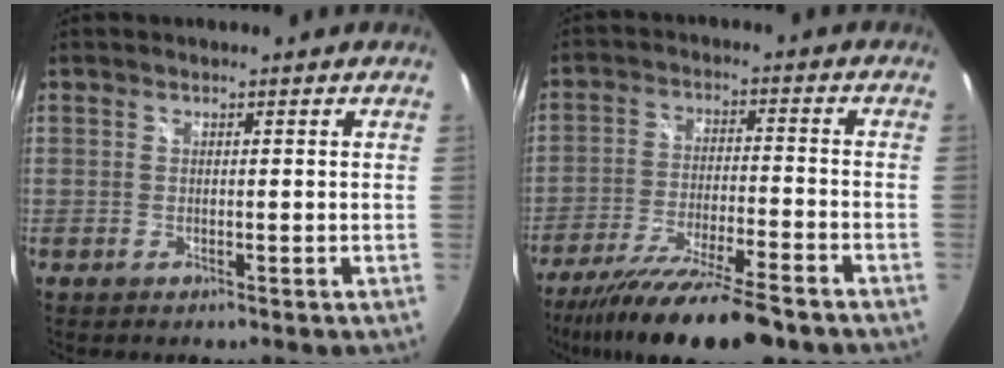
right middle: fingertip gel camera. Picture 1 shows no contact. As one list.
[{"total": 17.6, "force": [-14.2, 2.2, 10.1], "torque": [-0.199, -0.038, -0.234]}]